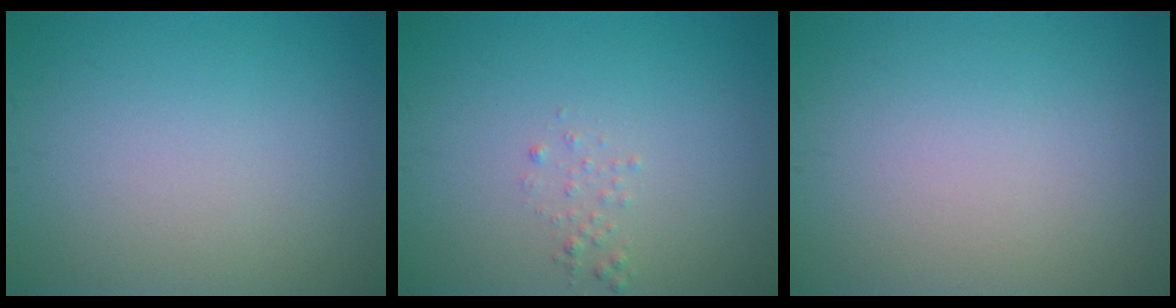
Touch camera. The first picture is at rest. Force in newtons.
{"total": 0.8, "press": 0.8, "slide": 0.1}
{"total": 0.0}